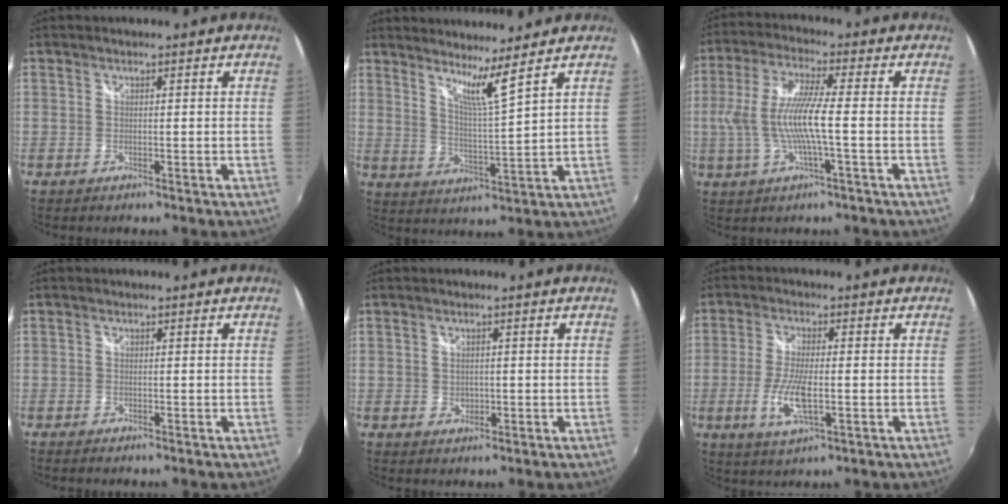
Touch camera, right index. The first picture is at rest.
{"total": 6.3, "force": [4.9, -1.4, 3.7], "torque": [-0.059, -0.019, 0.083]}
{"total": 10.6, "force": [-1.4, 0.9, 10.4], "torque": [-0.211, -0.002, -0.023]}
{"total": 1.2, "force": [-1.1, 0.3, 0.4], "torque": [-0.012, -0.008, -0.021]}
{"total": 1.8, "force": [-0.1, 1.6, 0.9], "torque": [-0.014, -0.001, -0.001]}
{"total": 7.7, "force": [-2.0, 2.0, 7.2], "torque": [-0.149, -0.012, -0.038]}